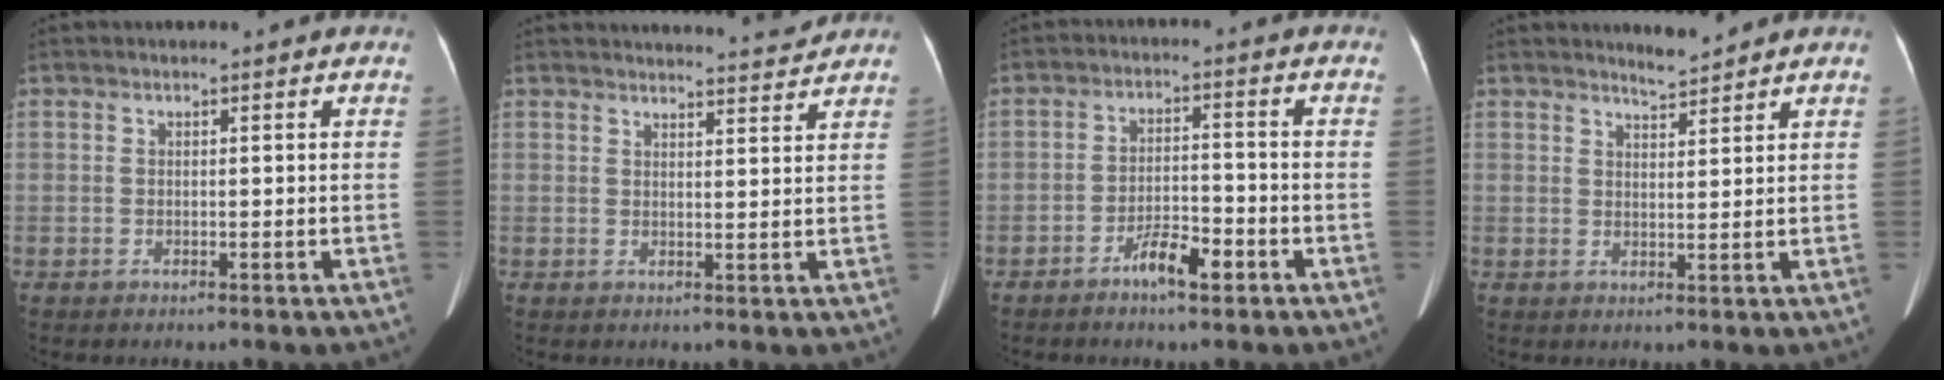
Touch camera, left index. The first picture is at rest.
{"total": 6.6, "force": [6.5, -0.5, 0.7], "torque": [-0.009, -0.001, 0.077]}
{"total": 5.0, "force": [-3.1, 1.3, 3.6], "torque": [-0.070, 0.005, -0.052]}
{"total": 2.5, "force": [2.5, -0.1, 0.3], "torque": [-0.009, -0.004, 0.045]}